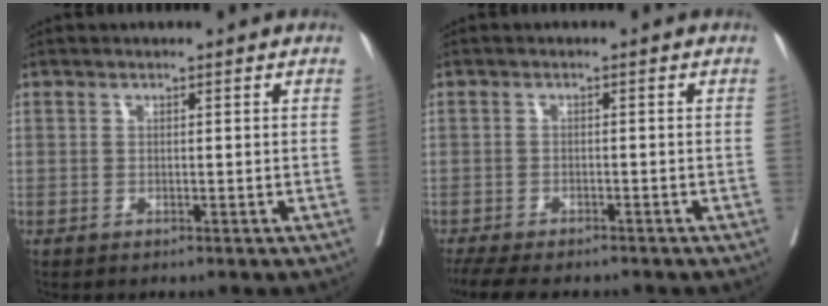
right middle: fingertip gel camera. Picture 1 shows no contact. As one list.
[{"total": 9.9, "force": [-8.2, 3.1, 4.5], "torque": [-0.073, -0.009, -0.120]}]